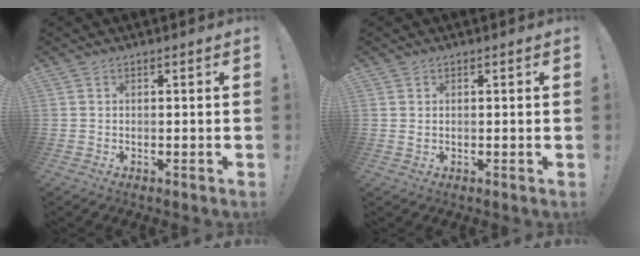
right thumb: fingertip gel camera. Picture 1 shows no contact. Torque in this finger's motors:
{"motor_torque": [-0.27, -0.32, -0.15, 0.10, -0.09]}